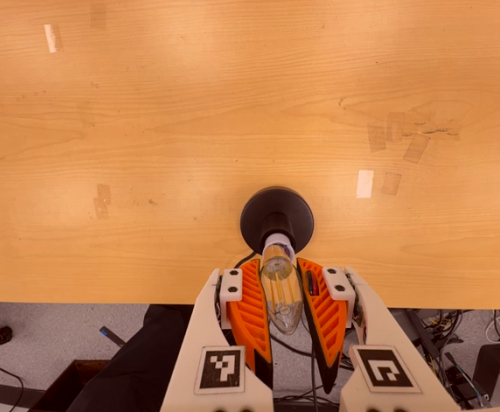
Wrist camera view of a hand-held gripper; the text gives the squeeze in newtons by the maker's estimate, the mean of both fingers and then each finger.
{"total": 19.7, "left": 21.4, "right": 18.0}